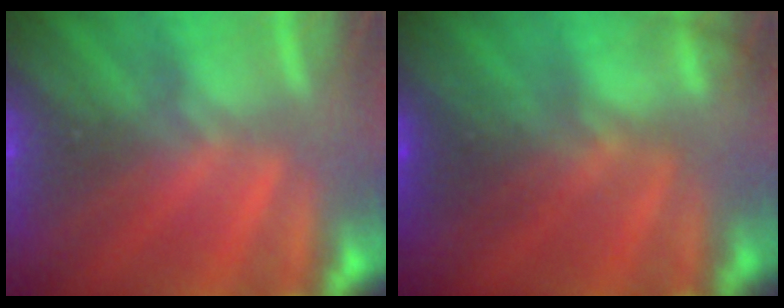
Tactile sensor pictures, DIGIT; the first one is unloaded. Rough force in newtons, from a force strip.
{"total": 7.9}